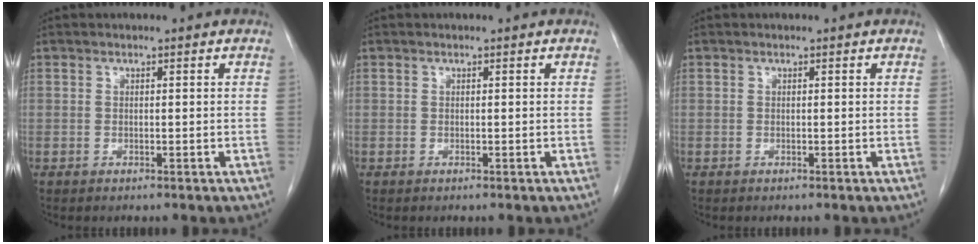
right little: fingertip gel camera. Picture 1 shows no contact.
{"total": 0.0}
{"total": 0.0}